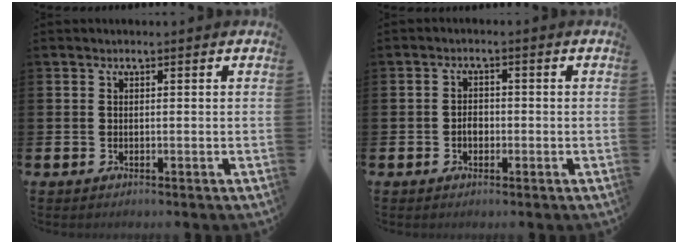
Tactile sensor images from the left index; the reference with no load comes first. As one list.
[{"total": 2.0, "force": [-0.5, 1.4, 1.3], "torque": [-0.015, 0.002, -0.014]}]